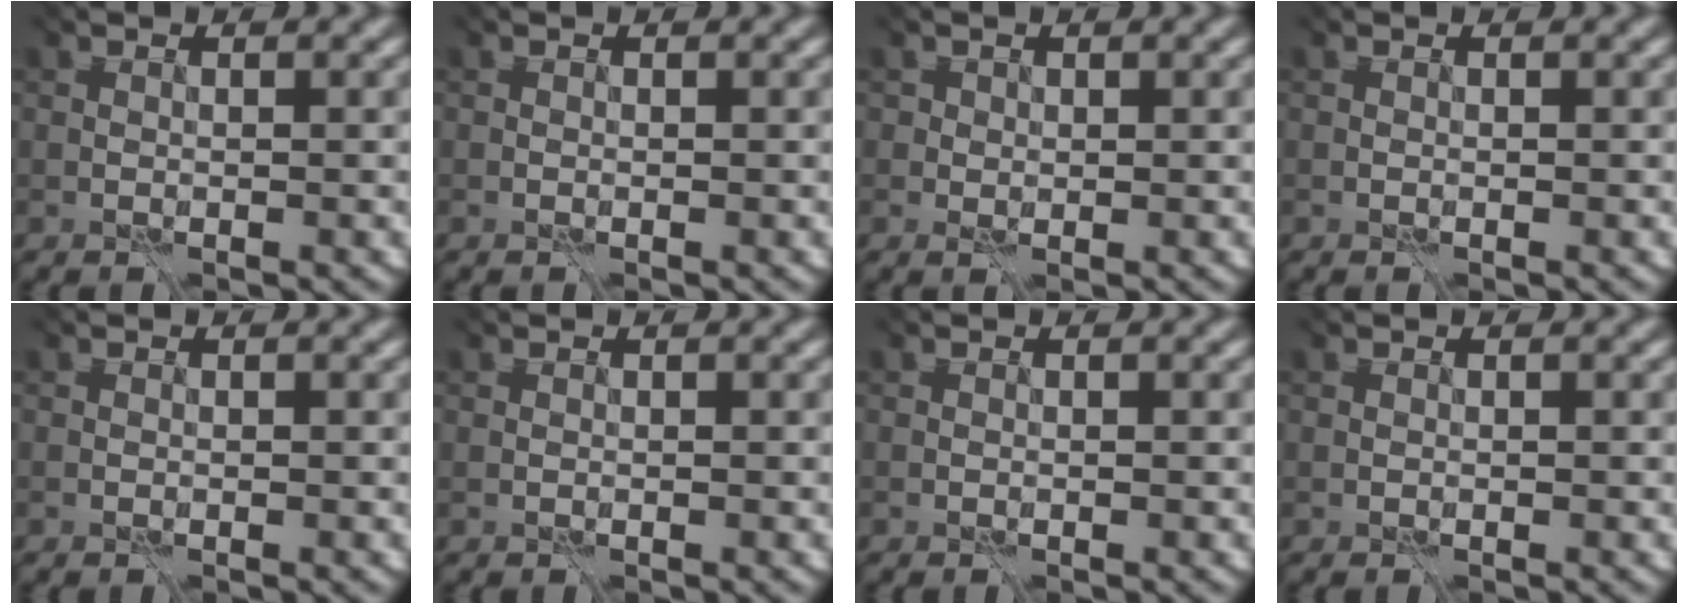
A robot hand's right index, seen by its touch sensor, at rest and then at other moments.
{"total": 0.5, "force": [-0.4, -0.2, -0.3], "torque": [0.008, -0.003, -0.008]}
{"total": 1.6, "force": [-1.2, -0.4, -1.0], "torque": [0.018, -0.017, -0.012]}
{"total": 0.0}
{"total": 0.0}
{"total": 0.0}
{"total": 0.0}
{"total": 0.0}